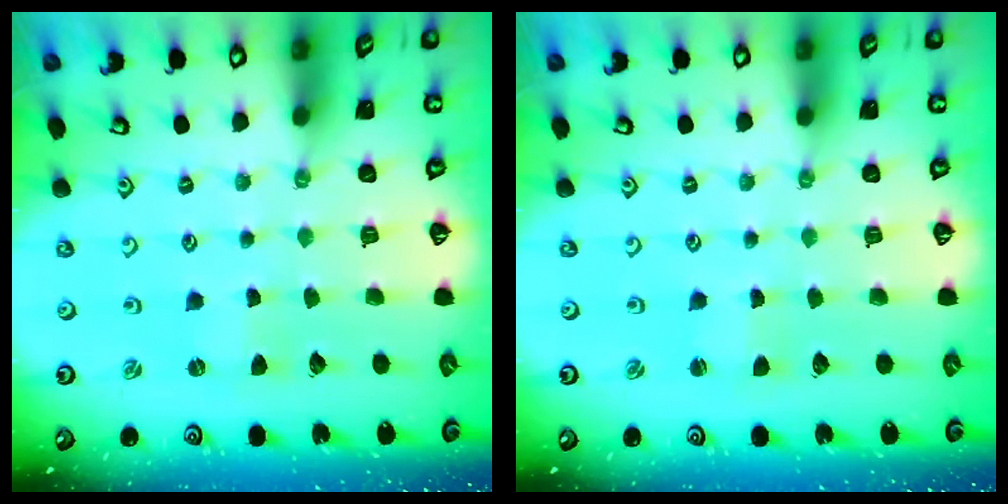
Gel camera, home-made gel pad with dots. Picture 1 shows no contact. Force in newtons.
{"total": 1.3, "press": 1.3, "slide": 0.1}